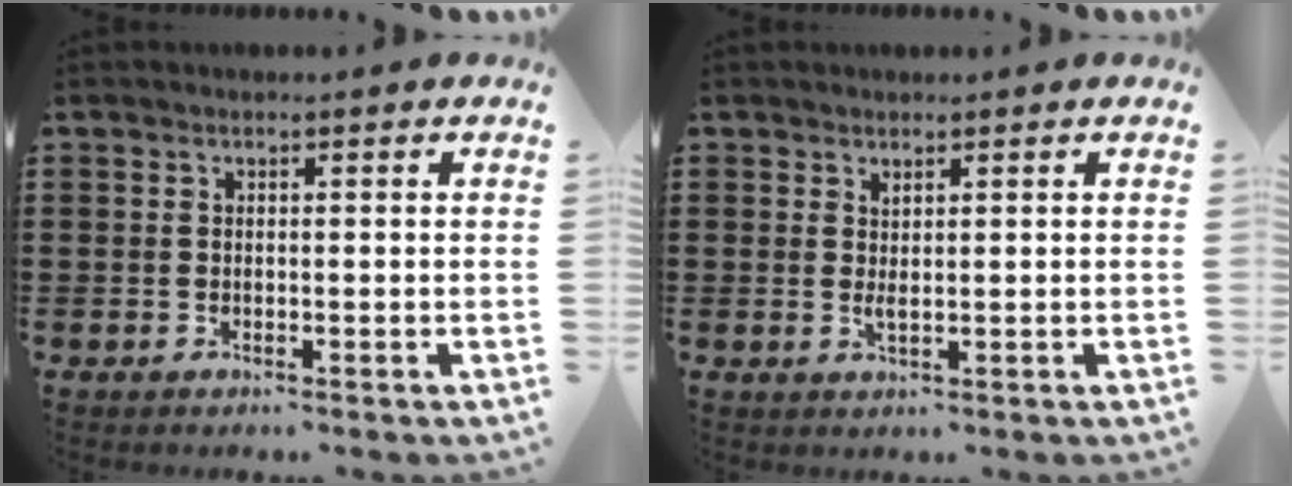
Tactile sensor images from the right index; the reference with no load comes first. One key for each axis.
{"total": 1.3, "fx": 0.7, "fy": 0.2, "fz": 1.1, "tx": -0.022, "ty": -0.002, "tz": 0.012}